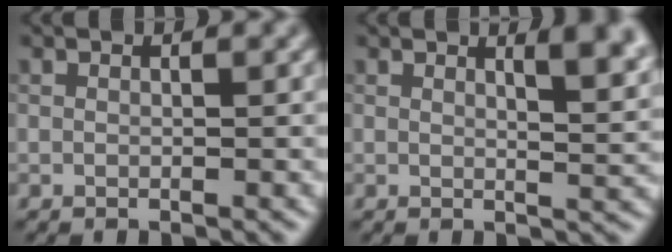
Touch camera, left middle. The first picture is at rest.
{"total": 5.3, "force": [2.7, 2.0, 4.1], "torque": [-0.022, 0.011, 0.029]}